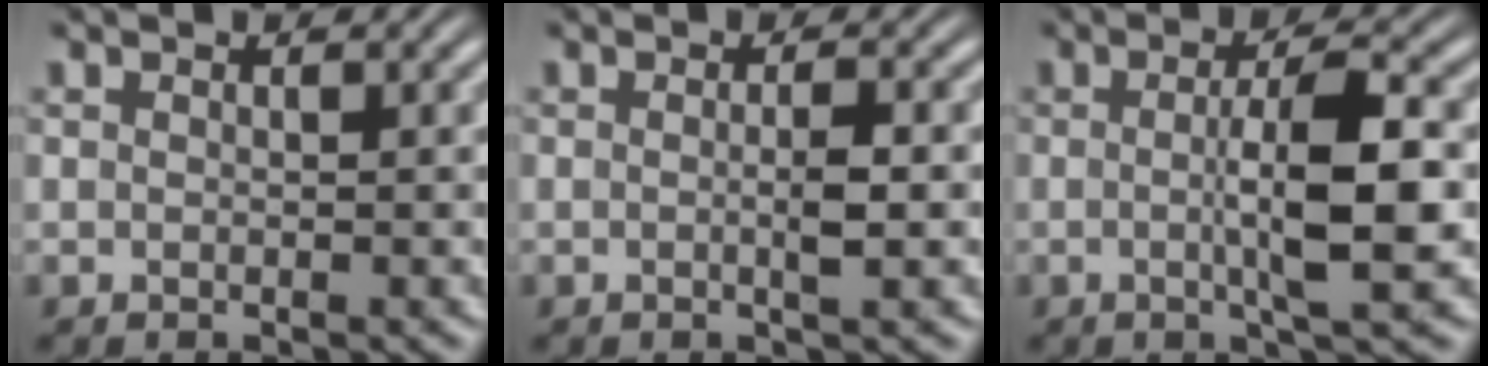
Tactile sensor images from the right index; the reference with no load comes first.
{"total": 1.5, "force": [-0.3, 0.1, 1.5], "torque": [-0.020, 0.001, -0.010]}
{"total": 5.1, "force": [-0.4, 0.5, 5.1], "torque": [-0.082, 0.000, -0.012]}